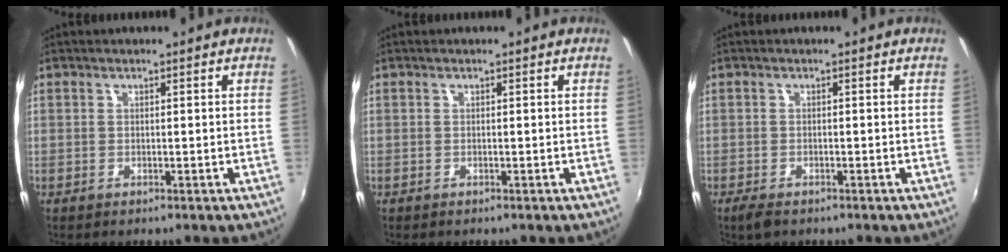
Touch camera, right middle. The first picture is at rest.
{"total": 0.0}
{"total": 2.6, "force": [-1.9, 1.0, 1.4], "torque": [-0.033, -0.008, -0.035]}